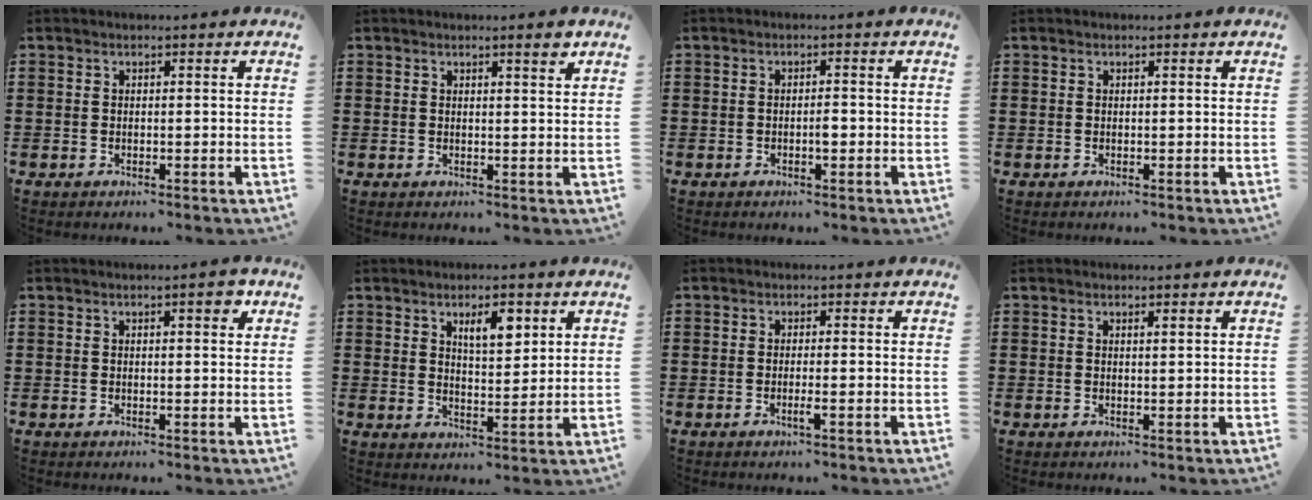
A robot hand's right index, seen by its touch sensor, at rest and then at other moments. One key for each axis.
{"total": 2.2, "fx": 1.6, "fy": 0.1, "fz": 1.6, "tx": -0.024, "ty": -0.001, "tz": 0.026}
{"total": 1.6, "fx": -0.4, "fy": 0.4, "fz": 1.5, "tx": -0.029, "ty": -0.001, "tz": -0.008}
{"total": 0.0}
{"total": 2.6, "fx": 1.3, "fy": 0.6, "fz": 2.2, "tx": -0.029, "ty": 0.001, "tz": 0.016}
{"total": 5.0, "fx": 2.7, "fy": 1.9, "fz": 3.7, "tx": -0.056, "ty": -0.001, "tz": 0.040}
{"total": 1.6, "fx": -0.8, "fy": -0.2, "fz": 1.4, "tx": -0.031, "ty": -0.008, "tz": -0.016}
{"total": 0.7, "fx": 0.5, "fy": 0.1, "fz": 0.5, "tx": -0.010, "ty": 0.000, "tz": 0.009}